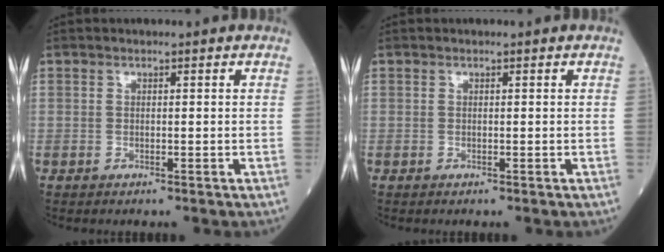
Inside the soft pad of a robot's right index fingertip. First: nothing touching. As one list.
[{"total": 0.0}]